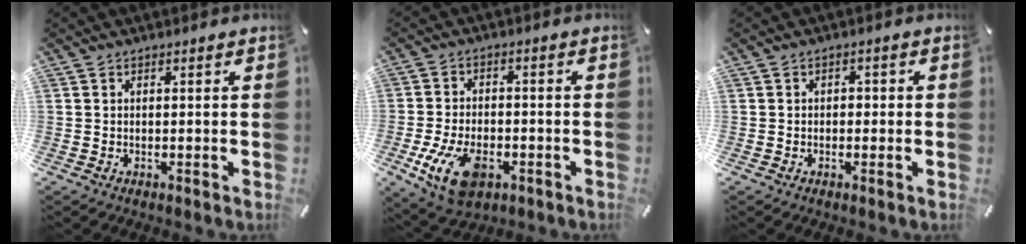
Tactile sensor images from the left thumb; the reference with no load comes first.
{"total": 11.8, "force": [-4.5, 7.1, 8.3], "torque": [-0.174, 0.004, -0.083]}
{"total": 1.6, "force": [-0.8, 1.2, 0.7], "torque": [-0.014, 0.007, -0.019]}